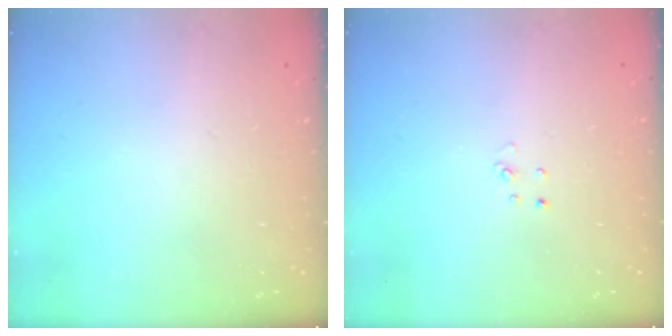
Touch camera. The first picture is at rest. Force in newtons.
{"total": 2.7, "press": 2.7, "slide": 0.3}